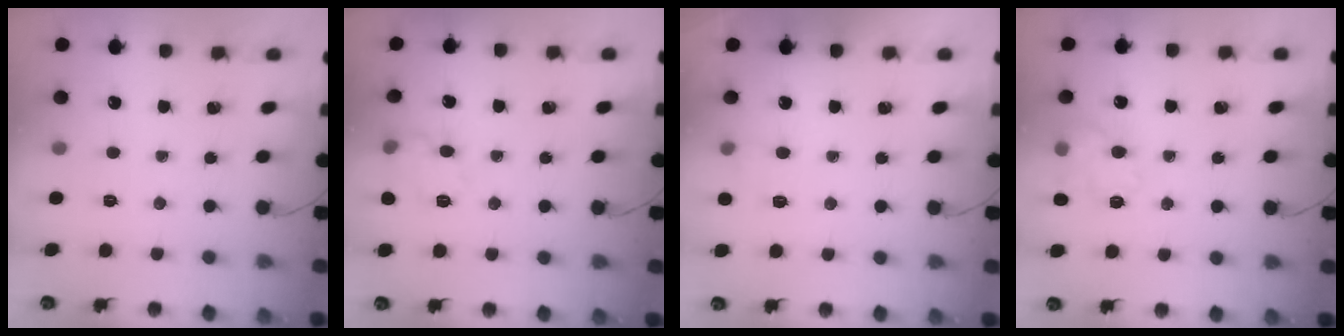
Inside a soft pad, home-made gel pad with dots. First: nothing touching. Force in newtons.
{"total": 10.7, "press": 10.7, "slide": 0.5}
{"total": 6.2, "press": 5.9, "slide": 1.8}
{"total": 11.5, "press": 11.4, "slide": 1.4}